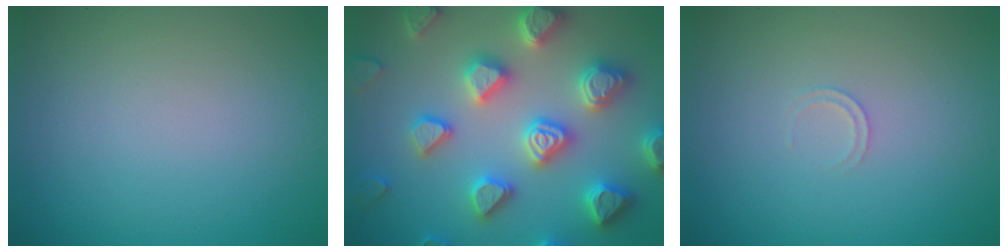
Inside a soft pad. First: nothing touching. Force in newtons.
{"total": 7.3, "press": 7.1, "slide": 1.6}
{"total": 0.7, "press": 0.7, "slide": 0.1}